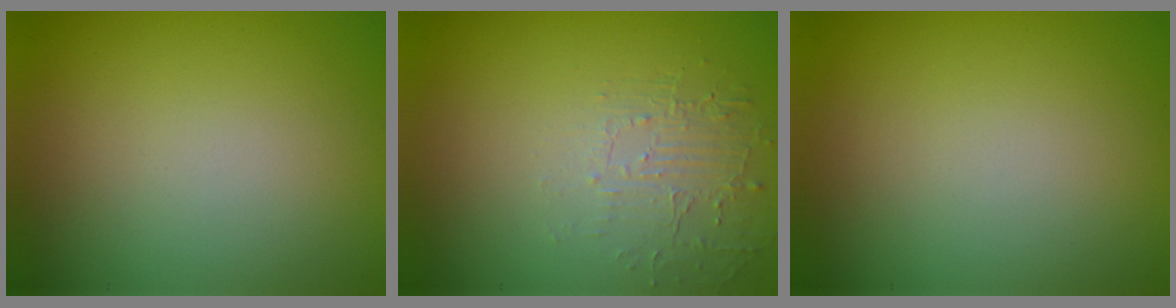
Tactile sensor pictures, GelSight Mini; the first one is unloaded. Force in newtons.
{"total": 1.8, "press": 0.7, "slide": 1.7}
{"total": 0.0}